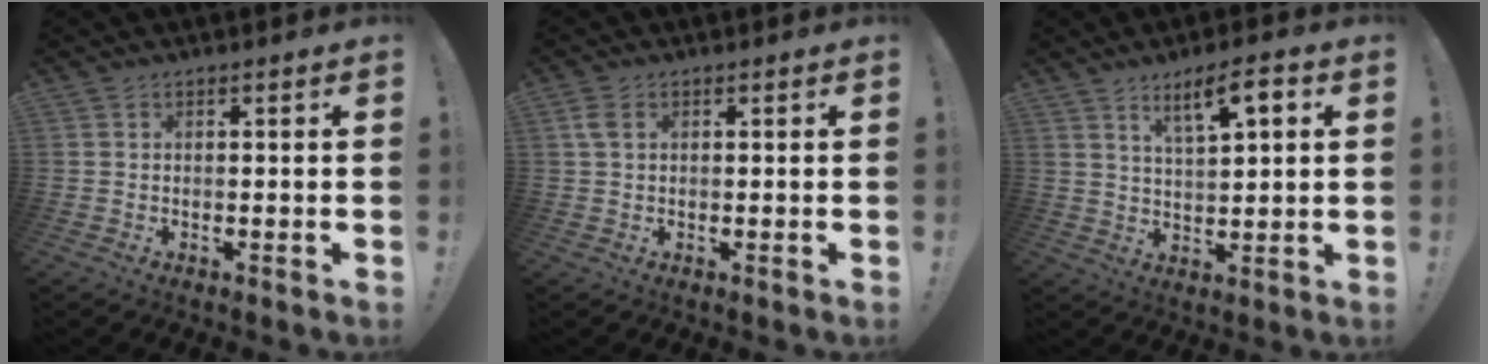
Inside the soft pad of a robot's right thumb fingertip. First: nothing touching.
{"total": 2.6, "force": [0.9, 1.3, 2.1], "torque": [-0.037, 0.002, 0.016]}
{"total": 8.9, "force": [4.5, 2.2, 7.4], "torque": [-0.116, -0.018, 0.071]}